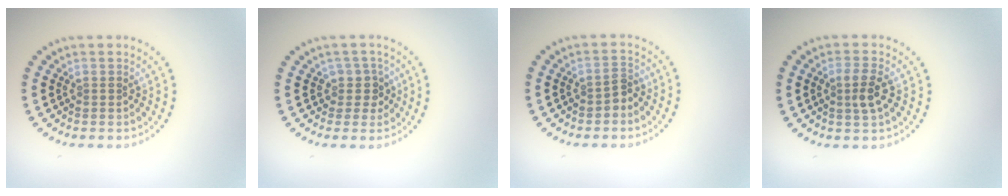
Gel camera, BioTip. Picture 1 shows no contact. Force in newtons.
{"total": 2.0, "press": 1.6, "slide": 1.2}
{"total": 1.4, "press": 1.2, "slide": 0.6}
{"total": 2.2, "press": 2.1, "slide": 0.7}